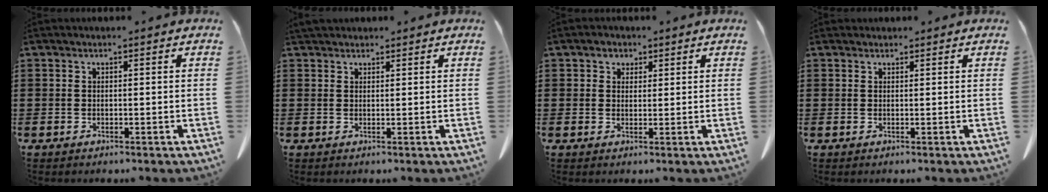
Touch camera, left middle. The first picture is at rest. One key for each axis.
{"total": 1.6, "fx": 1.4, "fy": 0.6, "fz": 0.3, "tx": -0.010, "ty": 0.003, "tz": 0.029}
{"total": 1.8, "fx": 1.1, "fy": 1.3, "fz": 0.4, "tx": -0.013, "ty": 0.006, "tz": 0.021}
{"total": 0.8, "fx": 0.7, "fy": 0.4, "fz": 0.0, "tx": -0.002, "ty": 0.000, "tz": 0.016}